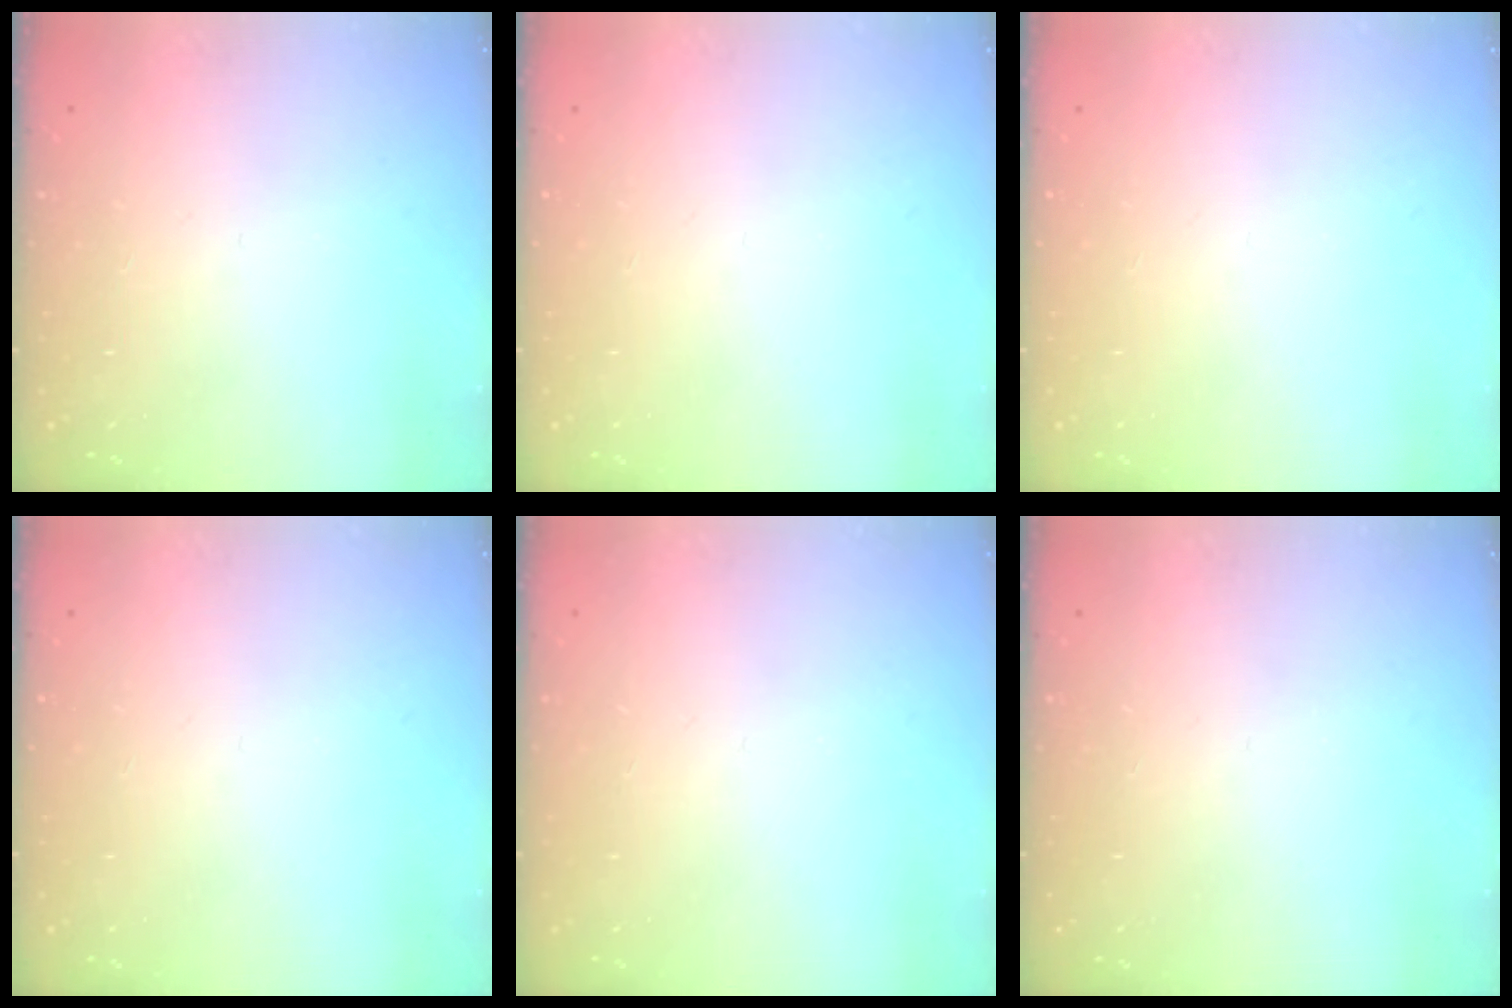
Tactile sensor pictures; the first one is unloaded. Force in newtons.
{"total": 0.0}
{"total": 0.0}
{"total": 0.0}
{"total": 0.0}
{"total": 0.0}